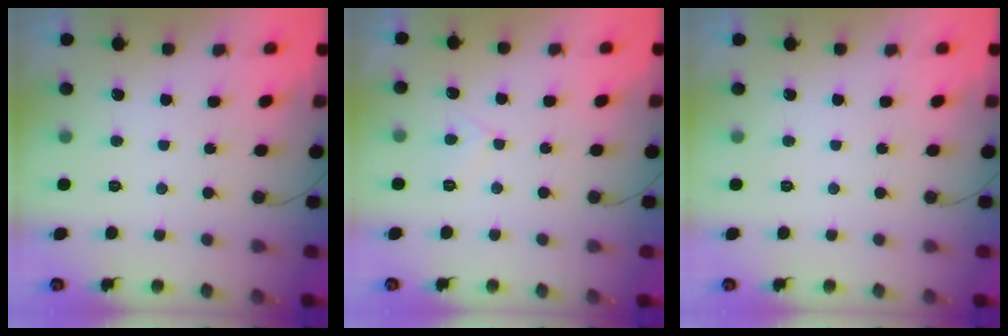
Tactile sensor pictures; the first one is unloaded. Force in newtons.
{"total": 4.4, "press": 4.4, "slide": 0.6}
{"total": 0.0}